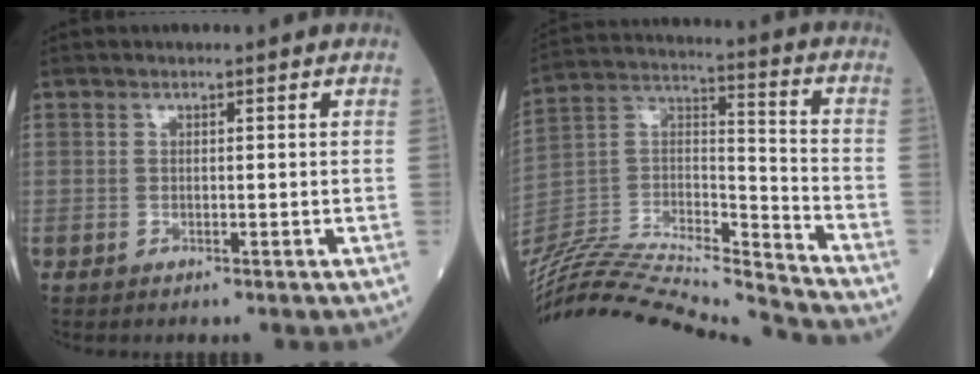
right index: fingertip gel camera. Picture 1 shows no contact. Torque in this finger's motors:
{"motor_torque": [-0.15, -0.52, -0.82, -0.21]}